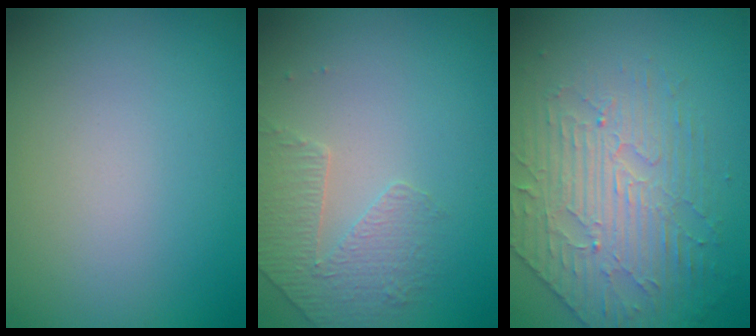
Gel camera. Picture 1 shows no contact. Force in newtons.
{"total": 1.8, "press": 1.4, "slide": 1.0}
{"total": 3.9, "press": 3.8, "slide": 0.8}